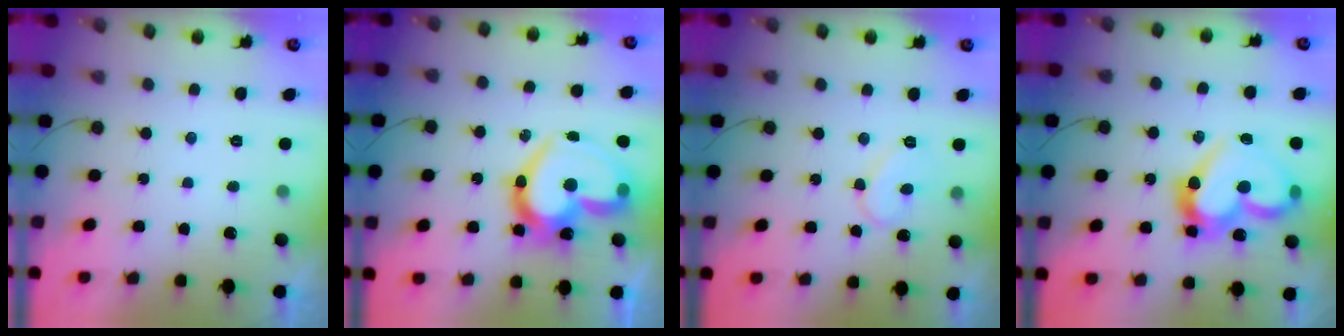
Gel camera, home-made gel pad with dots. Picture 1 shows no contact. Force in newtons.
{"total": 25.9, "press": 25.8, "slide": 2.4}
{"total": 7.9, "press": 7.9, "slide": 0.4}
{"total": 19.1, "press": 19.1, "slide": 1.8}